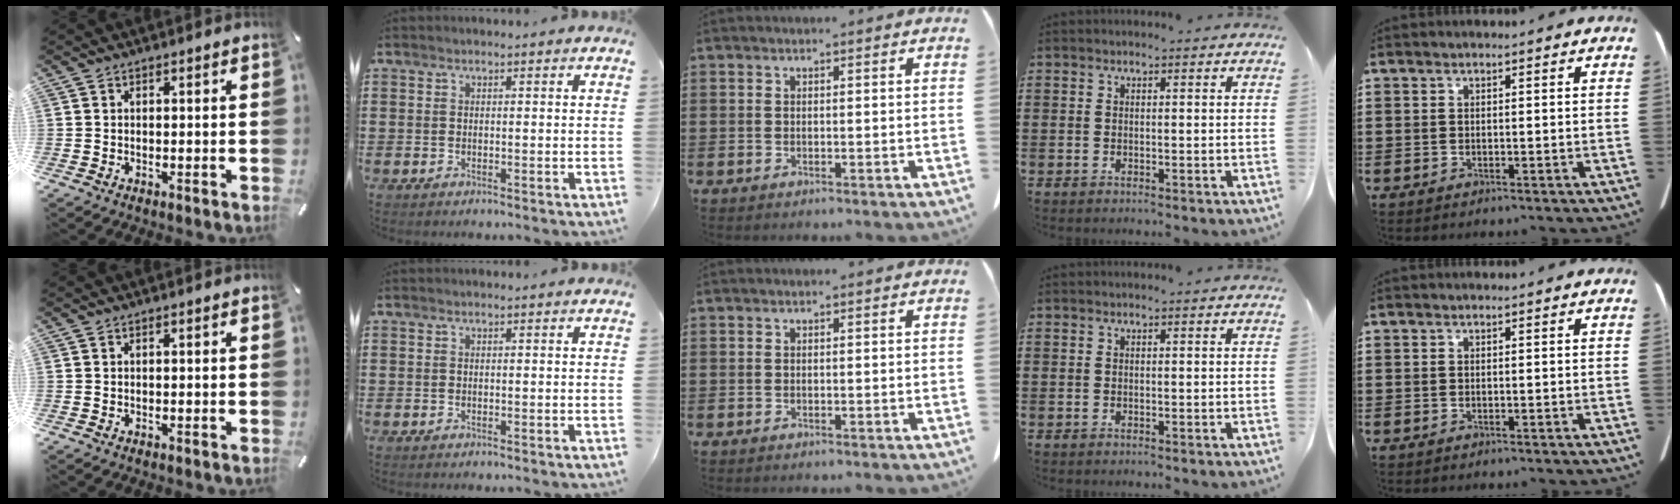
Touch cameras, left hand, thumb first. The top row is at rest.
{}